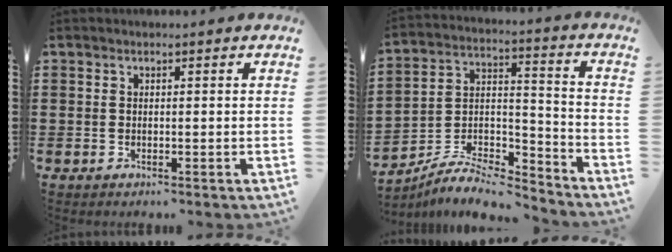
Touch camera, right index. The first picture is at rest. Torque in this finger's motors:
{"motor_torque": [0.63, -0.51, 0.00, -0.02]}